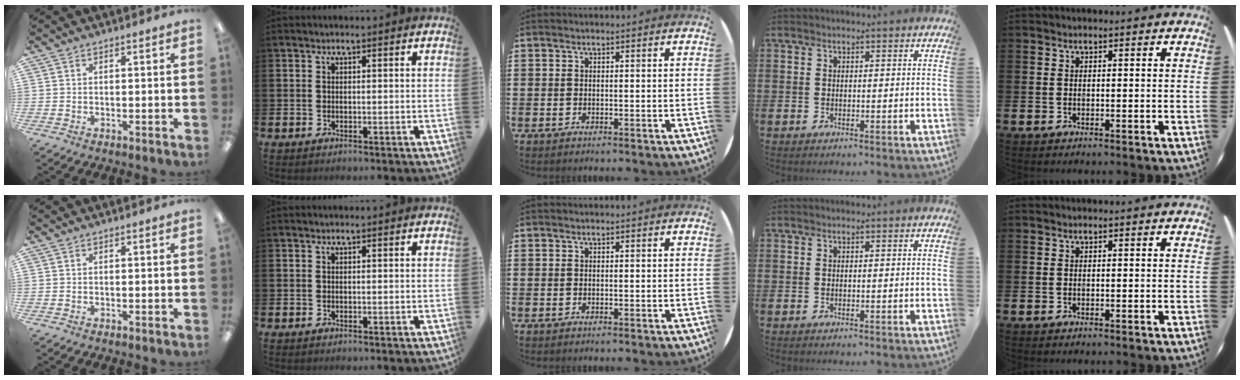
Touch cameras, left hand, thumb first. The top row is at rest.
{}